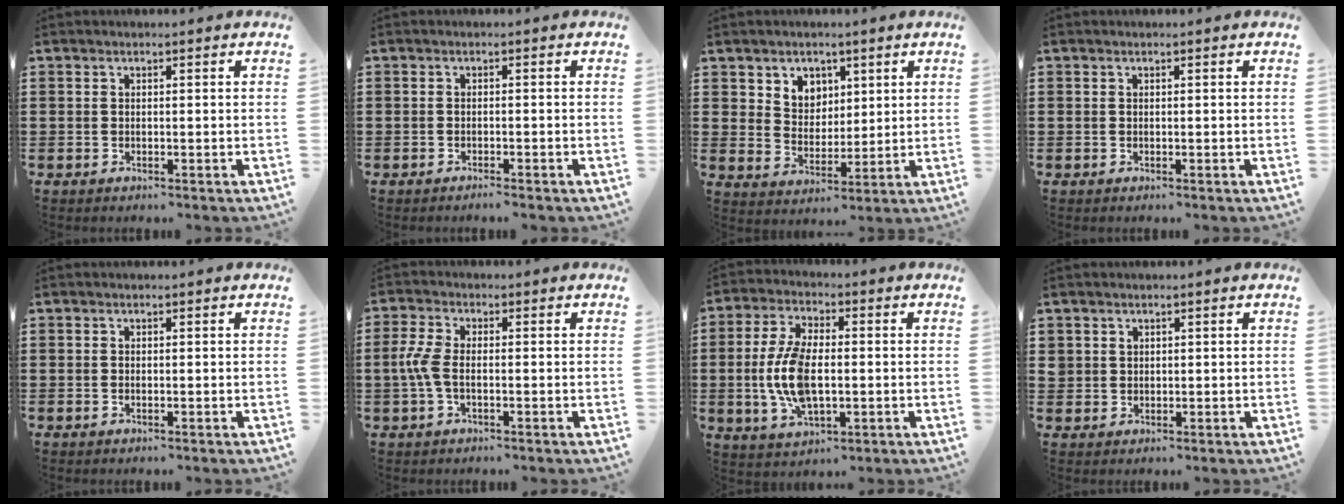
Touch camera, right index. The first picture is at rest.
{"total": 1.0, "force": [-1.0, -0.1, 0.3], "torque": [-0.007, -0.002, -0.019]}
{"total": 4.9, "force": [3.0, 3.9, 0.4], "torque": [-0.022, 0.003, 0.053]}
{"total": 0.0}
{"total": 0.0}
{"total": 4.4, "force": [-0.7, 1.8, 4.0], "torque": [-0.109, -0.010, -0.022]}
{"total": 9.6, "force": [-0.9, 4.5, 8.4], "torque": [-0.196, -0.008, -0.022]}
{"total": 1.7, "force": [1.0, 1.3, 0.1], "torque": [-0.007, 0.007, 0.019]}